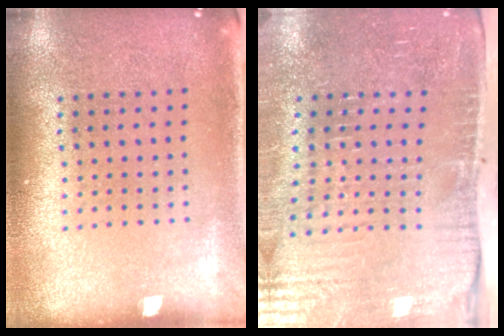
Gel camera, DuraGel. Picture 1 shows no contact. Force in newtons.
{"total": 4.8, "press": 4.1, "slide": 2.4}